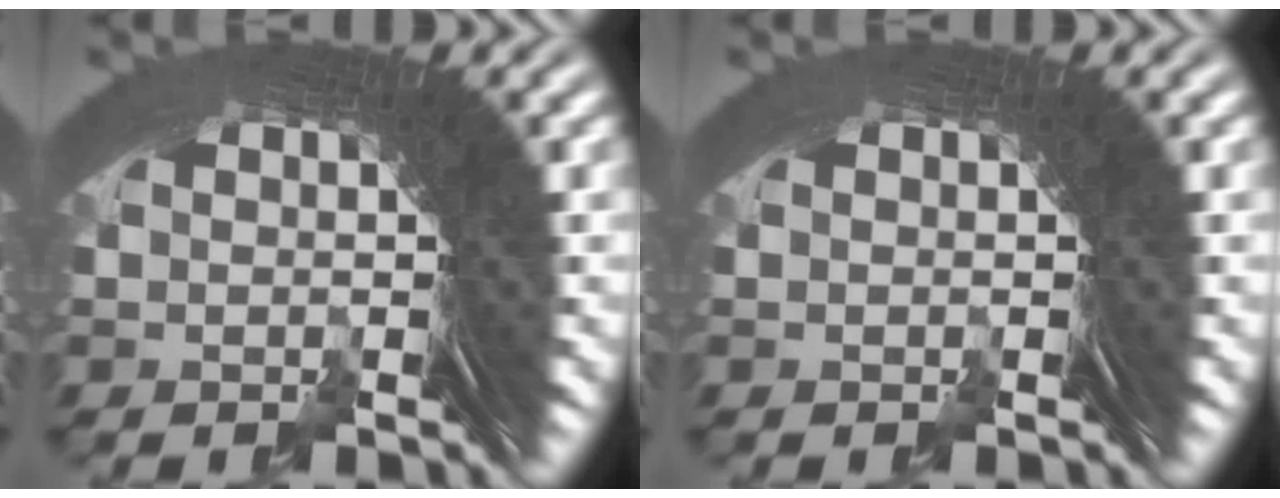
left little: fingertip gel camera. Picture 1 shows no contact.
{"total": 0.0}